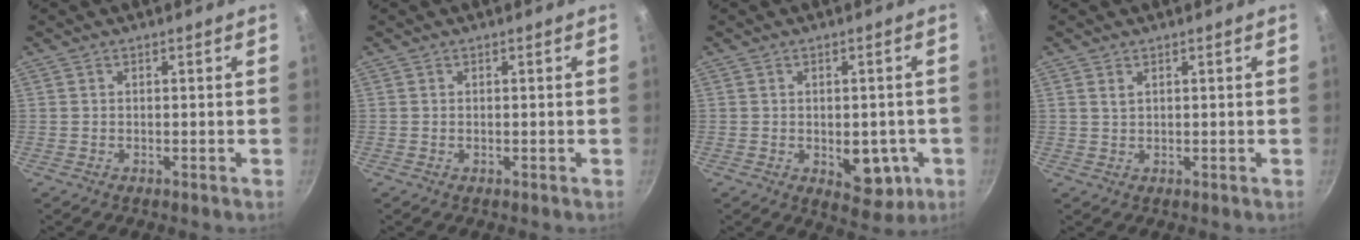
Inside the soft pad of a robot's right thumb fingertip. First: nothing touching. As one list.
[{"total": 0.0}, {"total": 8.4, "force": [-1.9, 5.0, 6.5], "torque": [-0.049, -0.004, -0.016]}, {"total": 1.3, "force": [0.7, 0.7, 0.8], "torque": [-0.014, 0.001, 0.014]}]